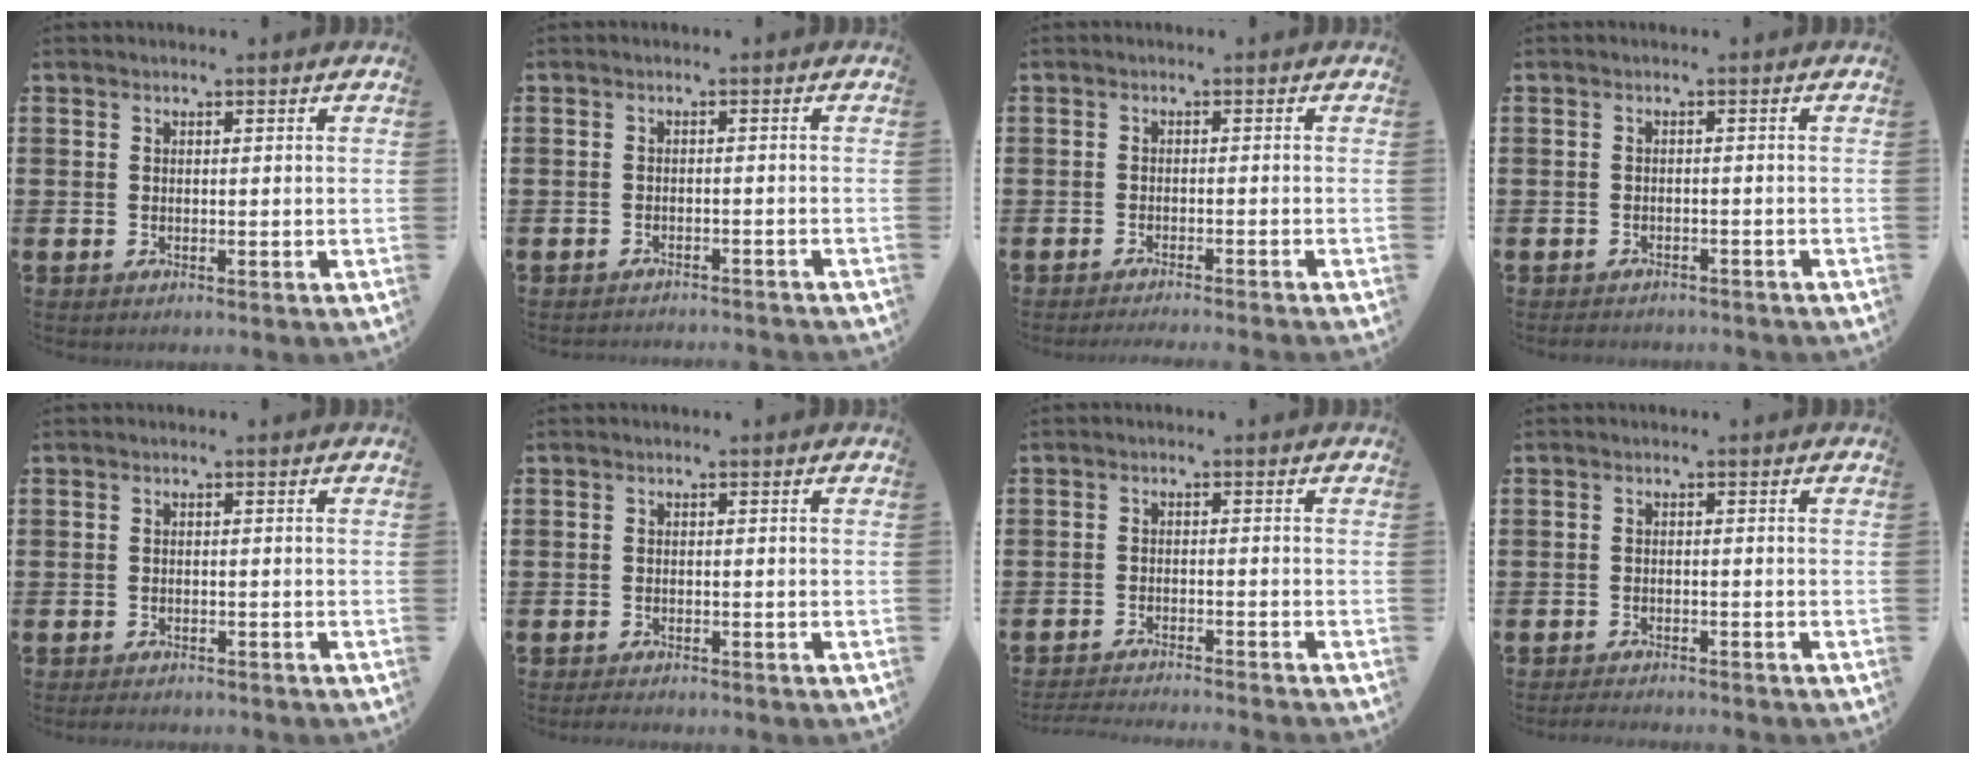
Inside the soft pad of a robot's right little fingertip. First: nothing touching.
{"total": 1.3, "force": [-1.2, -0.2, -0.1], "torque": [0.000, 0.003, -0.026]}
{"total": 1.1, "force": [-1.1, -0.3, 0.1], "torque": [-0.001, 0.001, -0.021]}
{"total": 1.2, "force": [-1.2, 0.1, 0.0], "torque": [-0.004, 0.001, -0.026]}
{"total": 1.1, "force": [-1.1, 0.1, 0.1], "torque": [-0.006, 0.001, -0.023]}
{"total": 0.9, "force": [-0.9, 0.1, 0.2], "torque": [-0.007, 0.000, -0.019]}
{"total": 2.1, "force": [-2.1, -0.3, 0.2], "torque": [-0.003, 0.002, -0.043]}
{"total": 1.5, "force": [-1.5, 0.0, 0.1], "torque": [-0.005, 0.001, -0.030]}